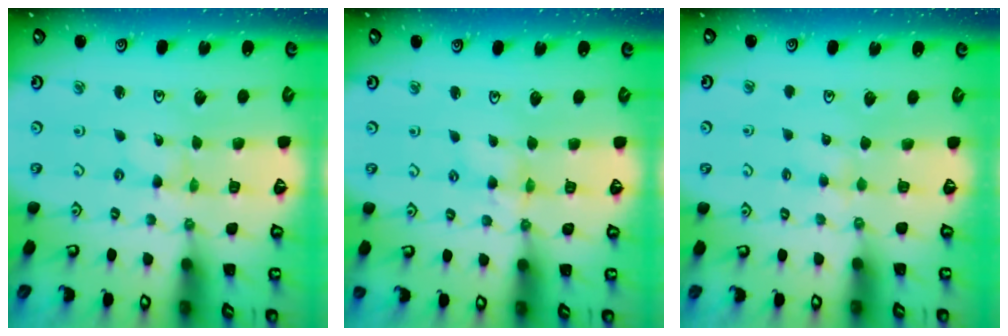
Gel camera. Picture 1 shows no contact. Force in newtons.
{"total": 3.8, "press": 3.8, "slide": 0.3}
{"total": 2.0, "press": 2.0, "slide": 0.3}